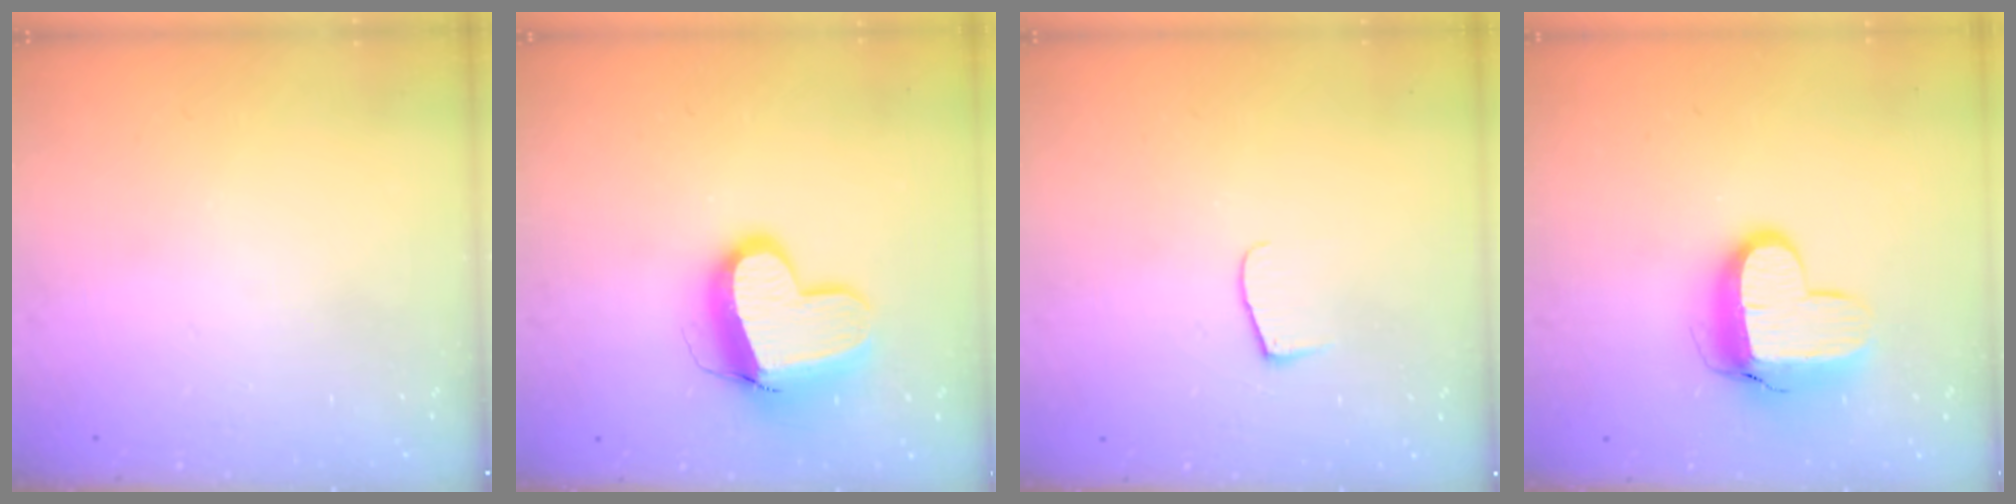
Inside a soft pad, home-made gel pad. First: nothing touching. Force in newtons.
{"total": 13.1, "press": 13.0, "slide": 1.3}
{"total": 6.3, "press": 6.2, "slide": 0.8}
{"total": 12.6, "press": 12.6, "slide": 1.0}